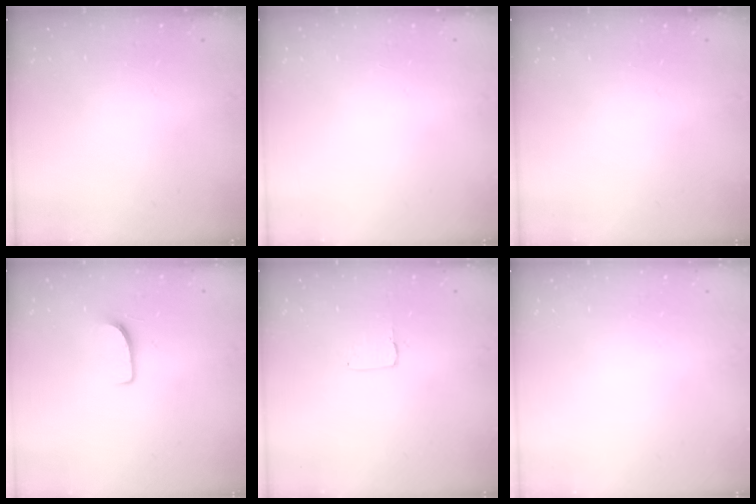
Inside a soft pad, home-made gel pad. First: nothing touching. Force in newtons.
{"total": 0.0}
{"total": 0.0}
{"total": 5.9, "press": 5.9, "slide": 0.4}
{"total": 2.0, "press": 2.0, "slide": 0.1}
{"total": 0.0}